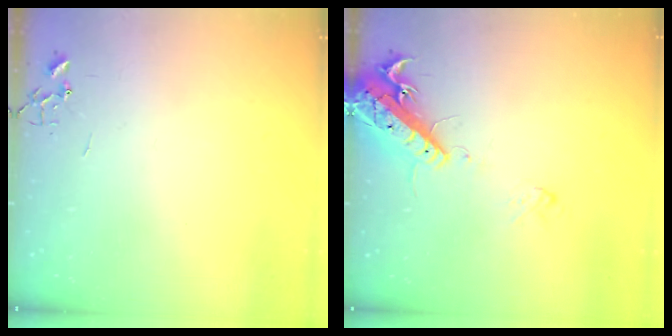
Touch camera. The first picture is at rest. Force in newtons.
{"total": 15.1, "press": 14.7, "slide": 3.5}